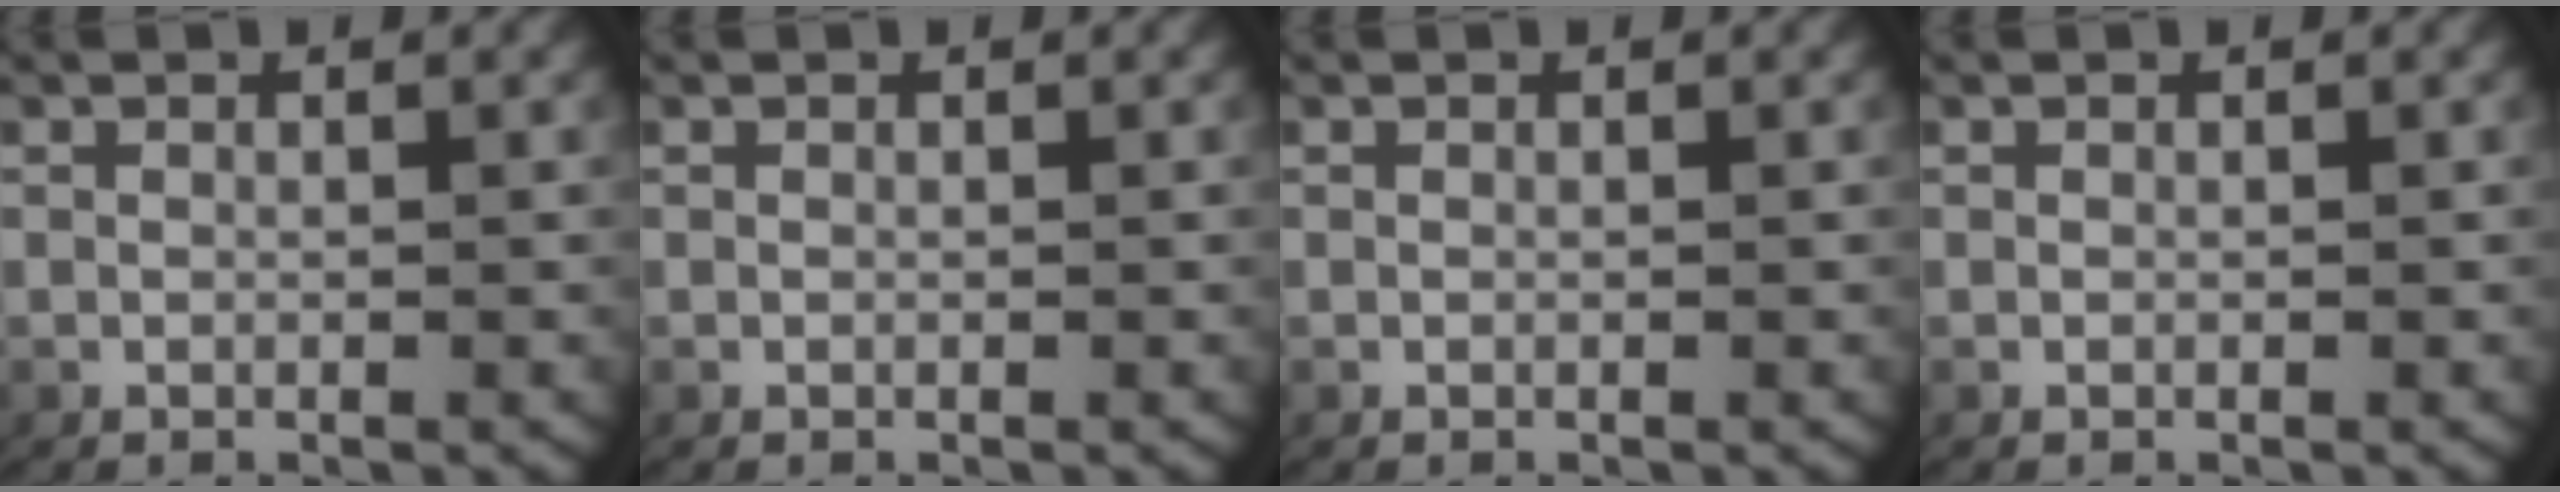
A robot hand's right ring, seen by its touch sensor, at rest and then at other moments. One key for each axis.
{"total": 0.0}
{"total": 0.0}
{"total": 0.0}